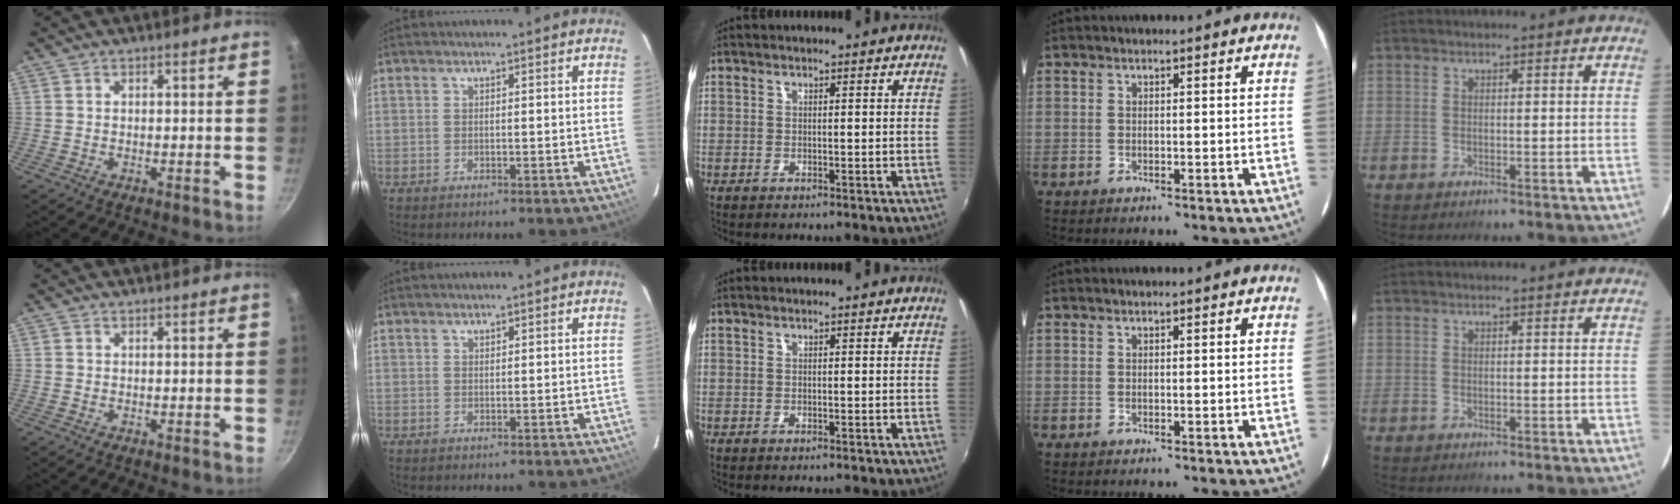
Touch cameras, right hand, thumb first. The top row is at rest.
{"index": {"total": 0.6, "force": [0.5, 0.2, 0.1], "torque": [-0.002, 0.002, 0.011]}}